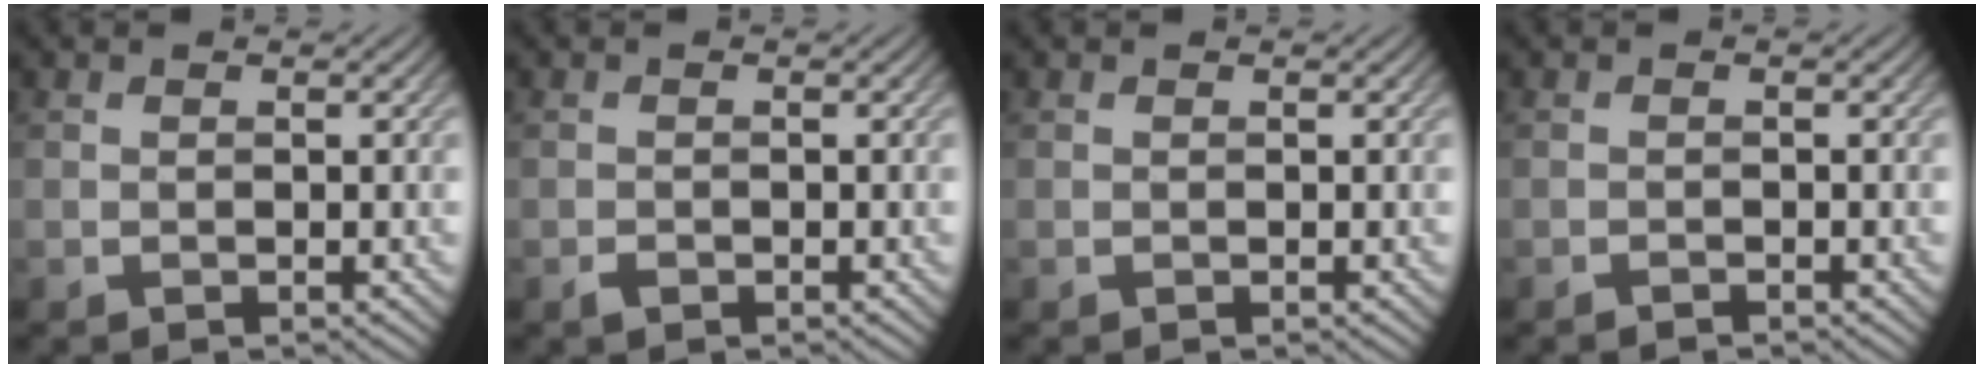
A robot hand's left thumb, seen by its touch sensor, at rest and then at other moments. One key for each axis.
{"total": 0.9, "fx": -0.6, "fy": 0.5, "fz": 0.4, "tx": -0.009, "ty": -0.002, "tz": -0.010}
{"total": 0.0}
{"total": 0.8, "fx": -0.8, "fy": 0.1, "fz": 0.2, "tx": -0.003, "ty": -0.002, "tz": -0.014}